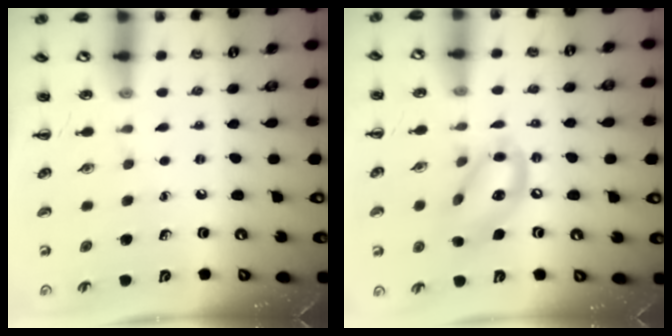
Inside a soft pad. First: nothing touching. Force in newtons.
{"total": 13.9, "press": 13.5, "slide": 3.4}